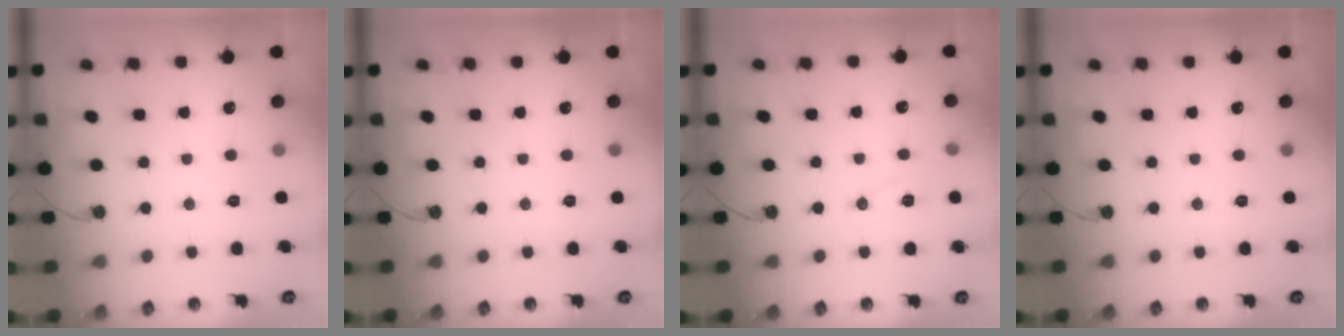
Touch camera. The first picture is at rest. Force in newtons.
{"total": 0.0}
{"total": 6.3, "press": 4.9, "slide": 4.0}
{"total": 0.0}